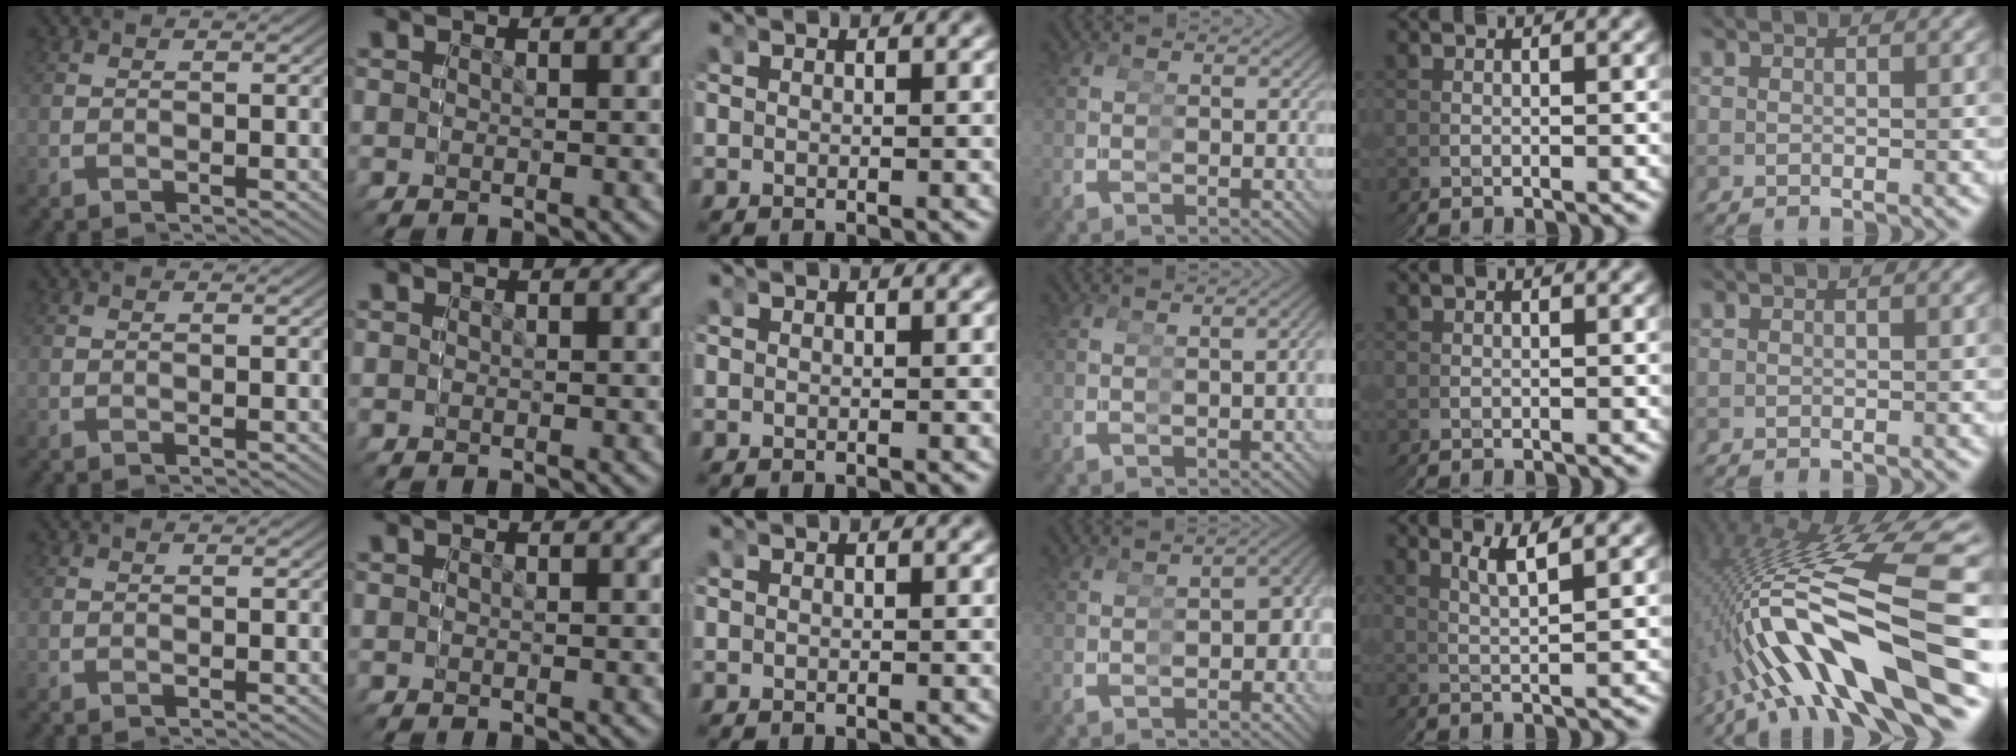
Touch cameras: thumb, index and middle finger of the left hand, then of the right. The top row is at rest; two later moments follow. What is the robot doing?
{"motion": "grasp_and_lifting", "object": "cup"}